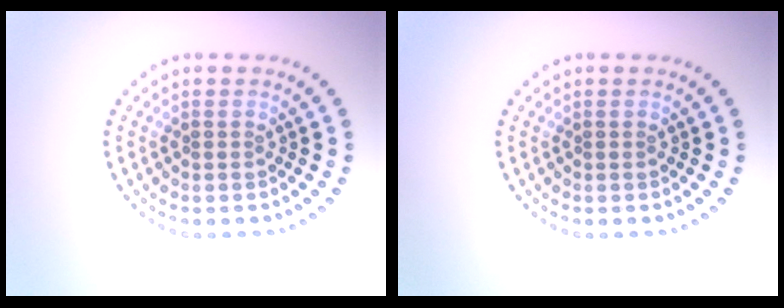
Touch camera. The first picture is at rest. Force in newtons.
{"total": 0.0}